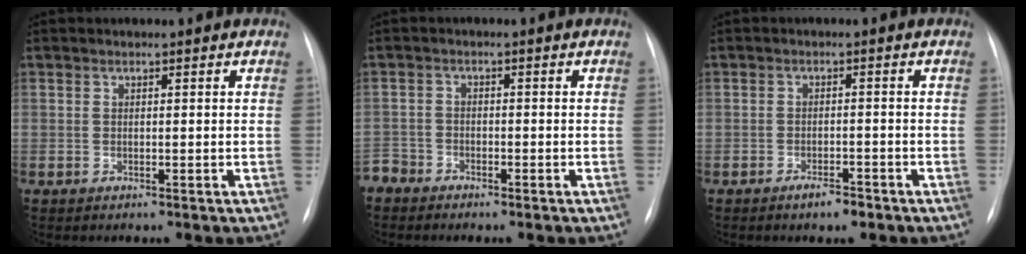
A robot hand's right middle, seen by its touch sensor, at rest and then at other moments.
{"total": 3.2, "force": [-2.8, 1.5, -0.4], "torque": [0.011, 0.000, -0.058]}
{"total": 2.4, "force": [-1.7, 0.6, 1.6], "torque": [-0.024, -0.001, -0.026]}